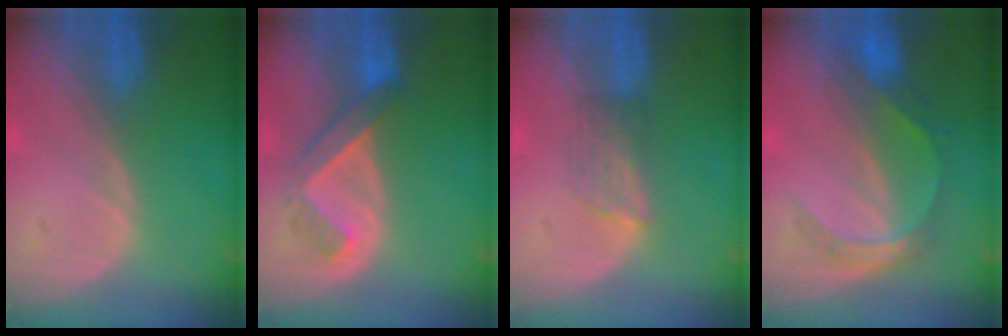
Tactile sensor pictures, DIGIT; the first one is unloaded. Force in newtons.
{"total": 5.1, "press": 4.8, "slide": 1.6}
{"total": 3.2, "press": 2.9, "slide": 1.4}
{"total": 5.3, "press": 5.0, "slide": 1.7}